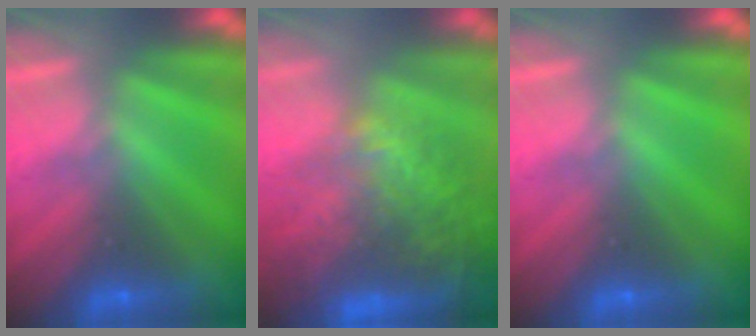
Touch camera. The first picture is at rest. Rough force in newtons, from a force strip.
{"total": 5.6}
{"total": 0.0}